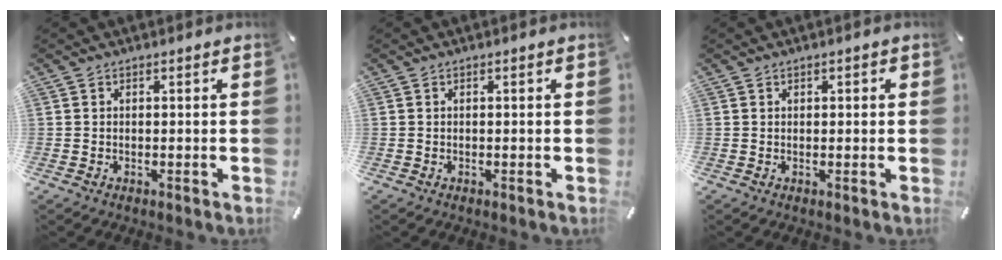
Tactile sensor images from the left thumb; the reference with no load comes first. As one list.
[{"total": 0.0}, {"total": 0.5, "force": [0.1, 0.5, 0.2], "torque": [-0.004, 0.004, 0.001]}]